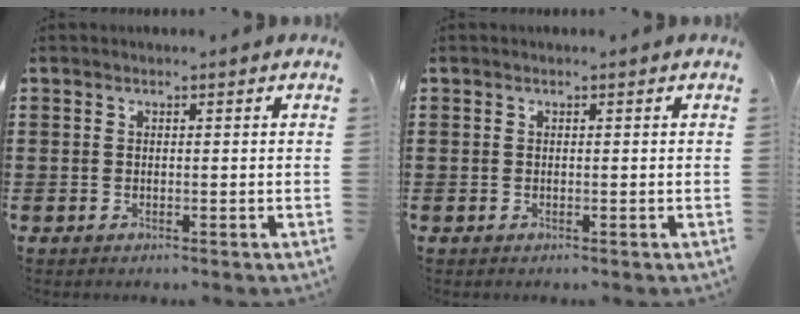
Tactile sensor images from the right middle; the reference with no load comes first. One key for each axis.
{"total": 0.0}